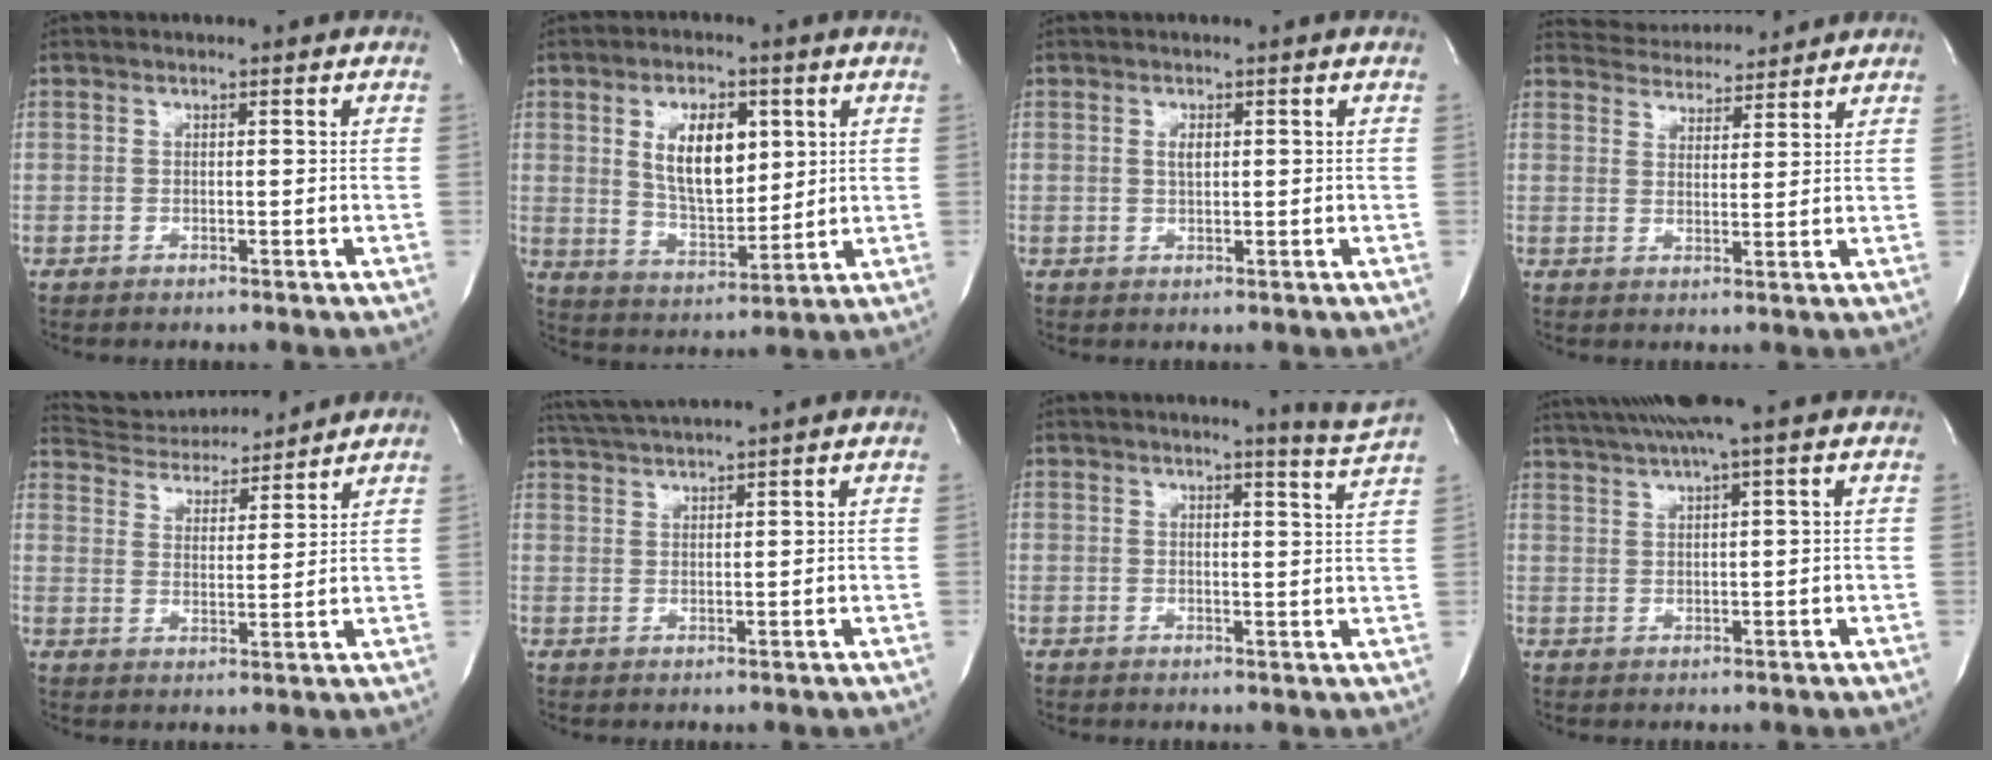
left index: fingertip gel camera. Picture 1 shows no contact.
{"total": 9.9, "force": [3.0, 4.6, 8.3], "torque": [-0.150, -0.008, 0.058]}
{"total": 1.2, "force": [0.3, 0.4, 1.1], "torque": [-0.022, -0.008, 0.005]}
{"total": 8.8, "force": [8.5, 1.7, 1.3], "torque": [-0.026, 0.012, 0.124]}
{"total": 12.5, "force": [11.9, 2.0, 2.9], "torque": [-0.051, 0.009, 0.192]}
{"total": 5.8, "force": [5.4, -1.5, 1.7], "torque": [-0.034, 0.014, 0.097]}
{"total": 4.3, "force": [3.8, -2.1, 0.7], "torque": [-0.024, -0.061, 0.042]}
{"total": 7.1, "force": [5.5, -1.7, 4.1], "torque": [-0.074, 0.020, 0.089]}